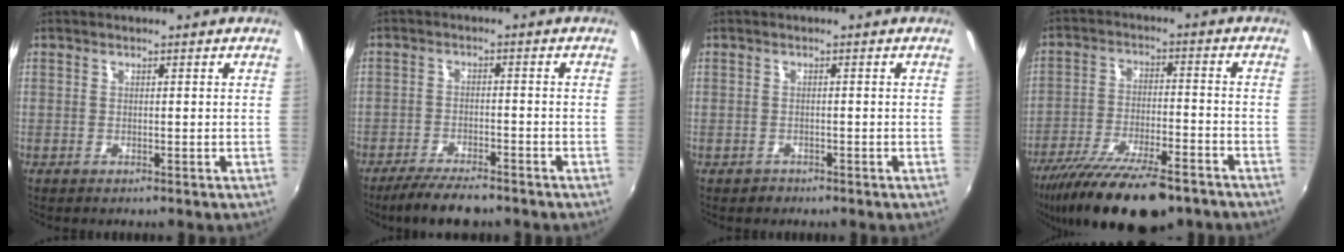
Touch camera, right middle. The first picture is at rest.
{"total": 7.8, "force": [-6.6, 1.6, 3.8], "torque": [-0.092, -0.016, -0.112]}
{"total": 1.3, "force": [-0.8, 1.0, 0.0], "torque": [-0.002, 0.001, -0.012]}
{"total": 19.0, "force": [-14.5, 5.3, 11.1], "torque": [-0.218, -0.042, -0.233]}